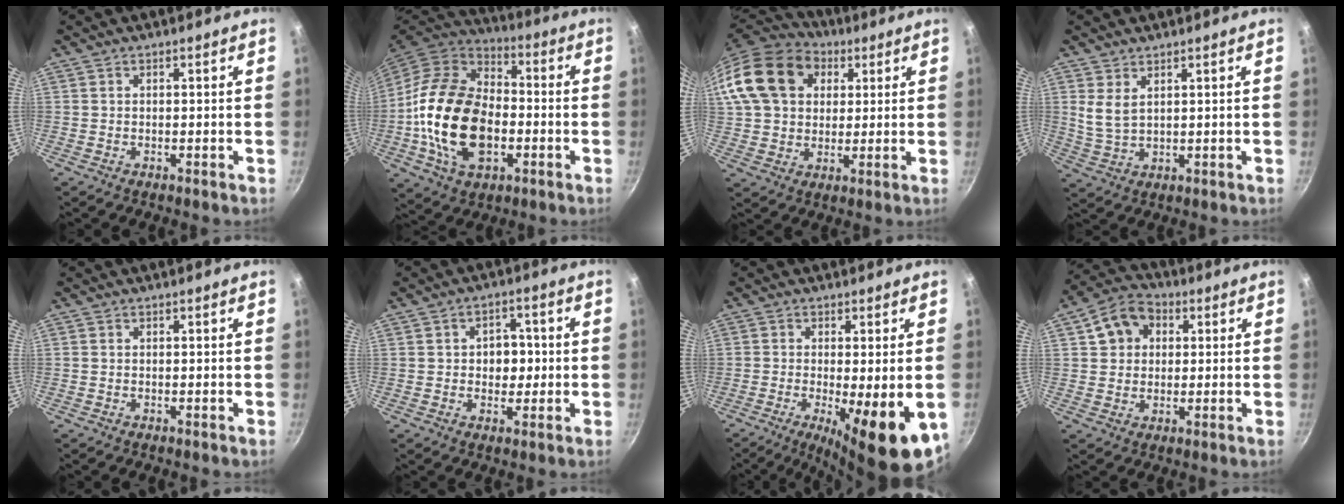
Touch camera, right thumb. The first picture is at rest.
{"total": 23.1, "force": [-3.6, 15.0, 17.2], "torque": [-0.295, 0.028, -0.068]}
{"total": 19.4, "force": [6.0, 14.7, 11.0], "torque": [-0.195, 0.016, 0.099]}
{"total": 4.5, "force": [2.1, 2.3, 3.2], "torque": [-0.060, -0.020, 0.047]}
{"total": 0.0}
{"total": 5.7, "force": [0.1, 4.5, 3.5], "torque": [-0.013, 0.005, -0.002]}
{"total": 13.7, "force": [-3.9, 3.3, 12.7], "torque": [-0.183, -0.017, -0.048]}
{"total": 9.3, "force": [2.7, 7.5, 4.8], "torque": [-0.057, 0.012, 0.033]}